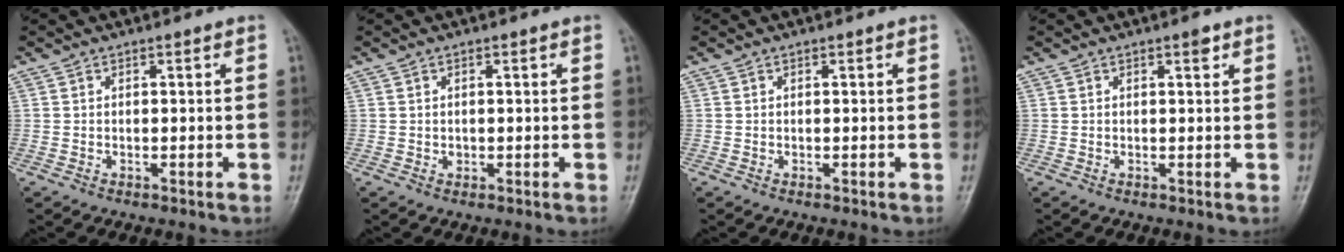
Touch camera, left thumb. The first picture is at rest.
{"total": 0.8, "force": [0.1, 0.7, 0.4], "torque": [-0.002, 0.001, 0.002]}
{"total": 0.0}
{"total": 1.3, "force": [0.8, 0.5, 0.9], "torque": [-0.009, -0.002, 0.009]}